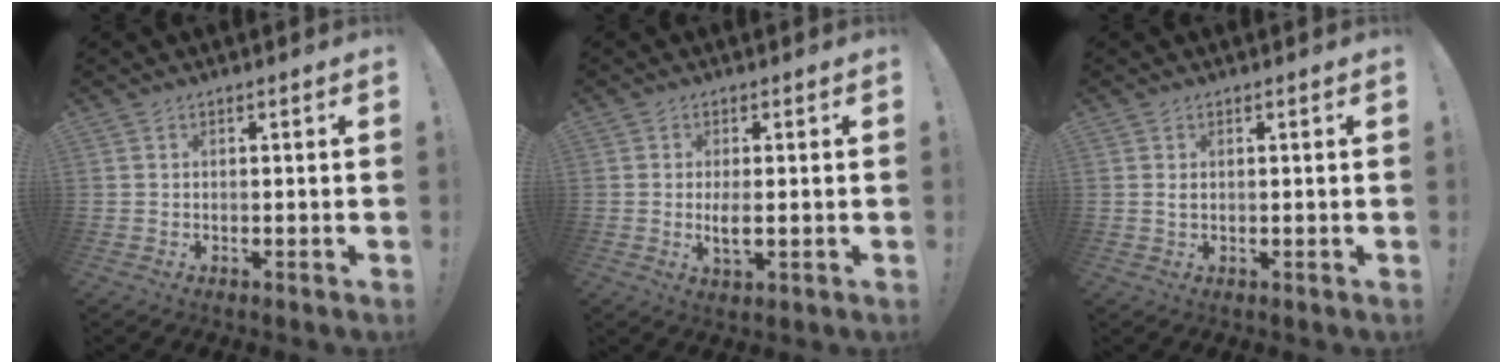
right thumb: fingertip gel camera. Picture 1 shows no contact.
{"total": 4.1, "force": [-0.2, 1.2, 3.9], "torque": [-0.061, -0.010, -0.006]}
{"total": 0.7, "force": [0.3, 0.4, 0.5], "torque": [-0.009, 0.001, 0.006]}